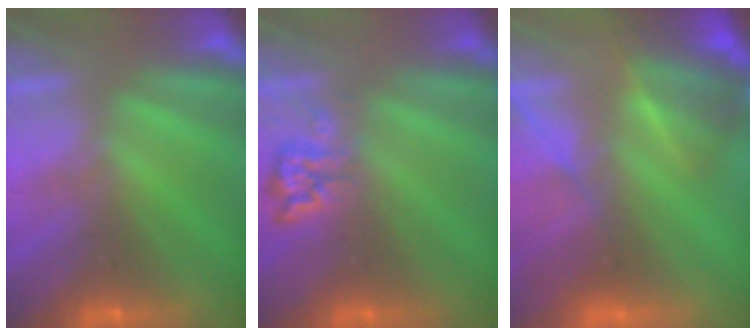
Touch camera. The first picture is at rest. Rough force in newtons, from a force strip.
{"total": 2.4}
{"total": 5.7}